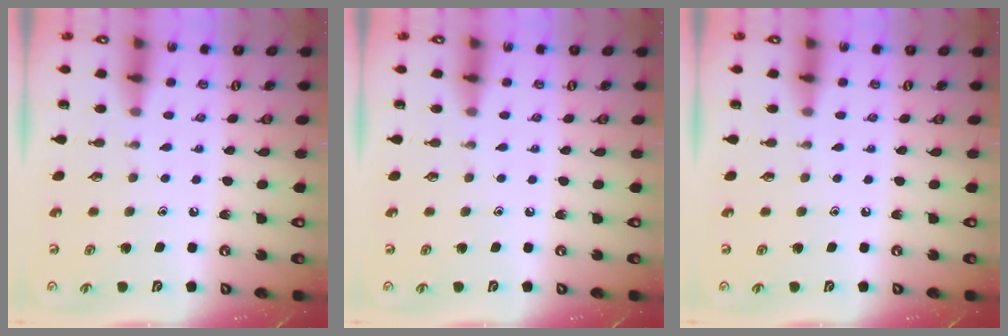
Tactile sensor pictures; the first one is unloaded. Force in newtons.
{"total": 0.0}
{"total": 0.0}